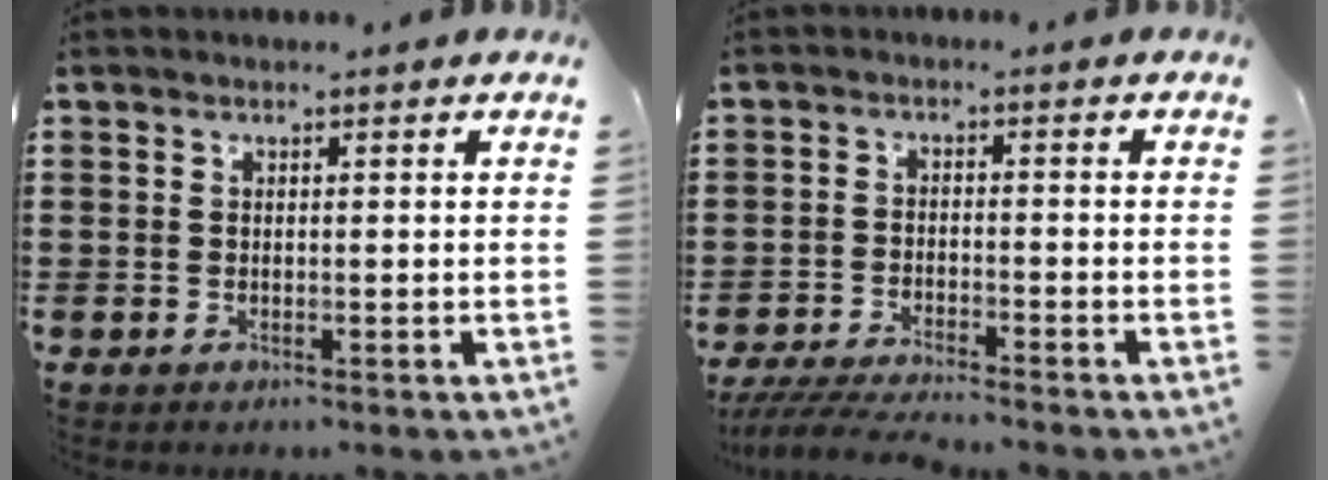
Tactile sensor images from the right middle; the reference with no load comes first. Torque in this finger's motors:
{"motor_torque": [0.03, -0.03, 0.05, 0.03]}